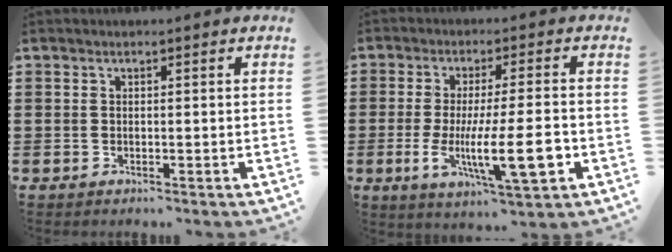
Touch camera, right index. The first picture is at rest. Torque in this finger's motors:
{"motor_torque": [1.16, -0.98, 0.87, 0.21]}